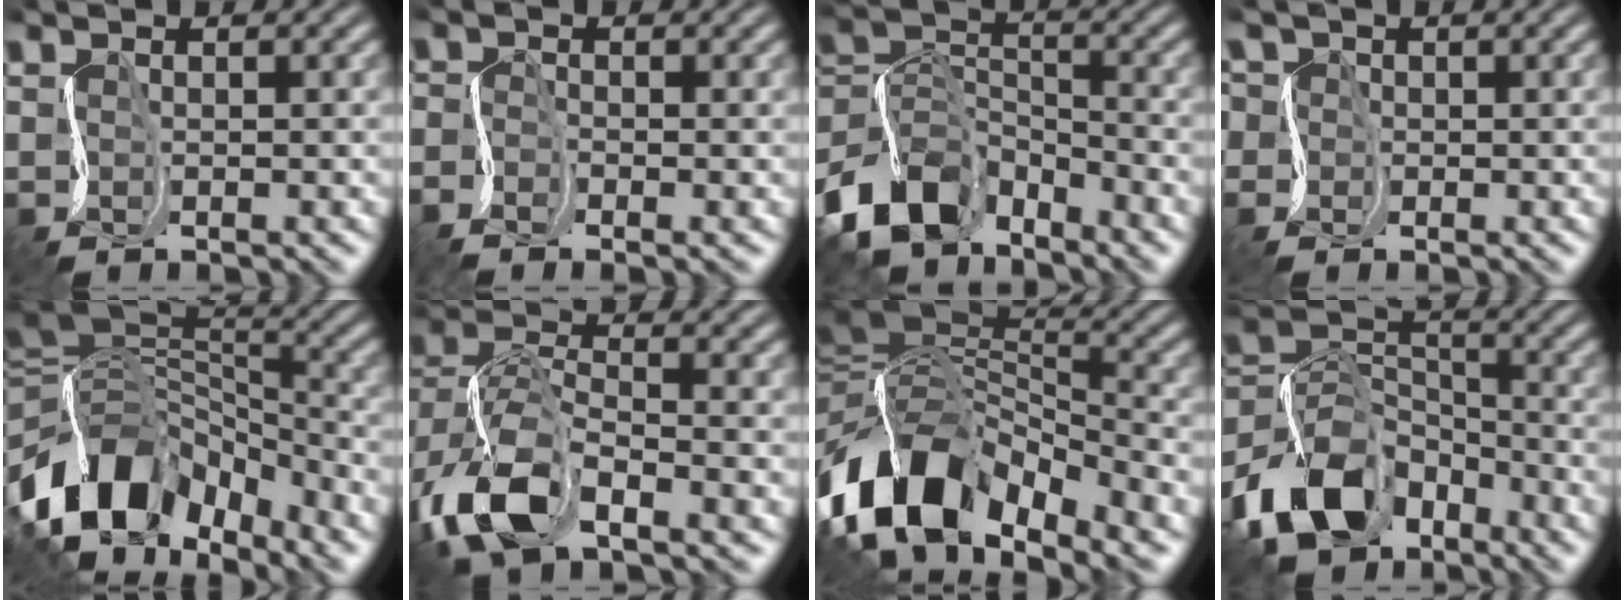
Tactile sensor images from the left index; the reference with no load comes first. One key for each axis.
{"total": 1.7, "fx": -1.3, "fy": 0.5, "fz": 1.1, "tx": -0.023, "ty": 0.000, "tz": -0.035}
{"total": 10.1, "fx": -7.0, "fy": 5.5, "fz": 4.9, "tx": -0.096, "ty": 0.001, "tz": -0.154}
{"total": 3.6, "fx": 0.5, "fy": 3.4, "fz": 1.2, "tx": -0.023, "ty": 0.022, "tz": -0.028}
{"total": 12.7, "fx": -6.0, "fy": 8.0, "fz": 7.7, "tx": -0.156, "ty": 0.011, "tz": -0.120}
{"total": 9.4, "fx": -4.9, "fy": 4.3, "fz": 6.7, "tx": -0.148, "ty": -0.007, "tz": -0.102}
{"total": 13.0, "fx": -6.6, "fy": 7.2, "fz": 8.6, "tx": -0.165, "ty": 0.002, "tz": -0.128}
{"total": 10.9, "fx": -6.7, "fy": 6.5, "fz": 5.7, "tx": -0.109, "ty": -0.001, "tz": -0.142}